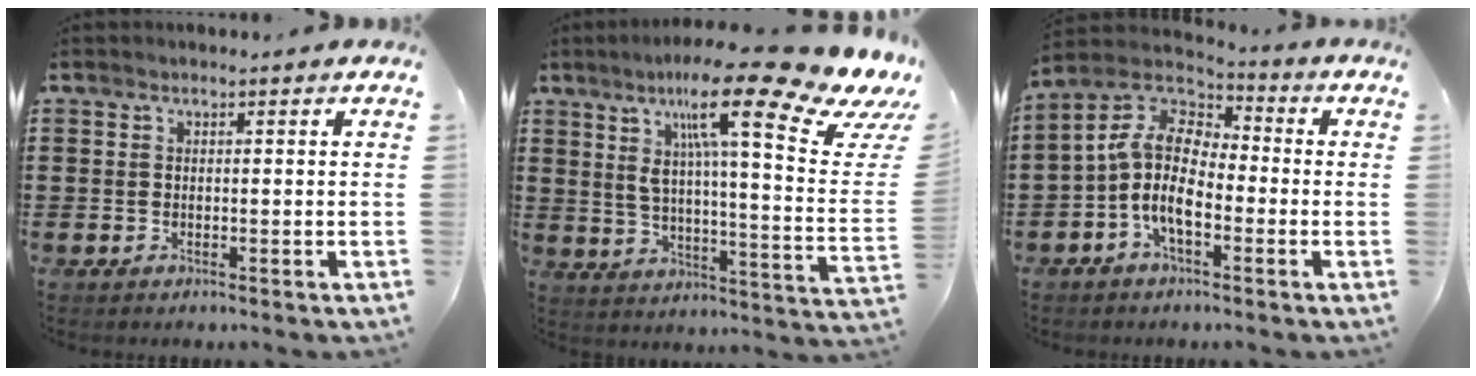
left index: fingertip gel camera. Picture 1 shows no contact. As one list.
[{"total": 18.8, "force": [11.7, 1.2, 14.7], "torque": [-0.270, -0.060, 0.174]}, {"total": 9.7, "force": [-3.1, 4.9, 7.8], "torque": [-0.204, -0.014, -0.077]}]